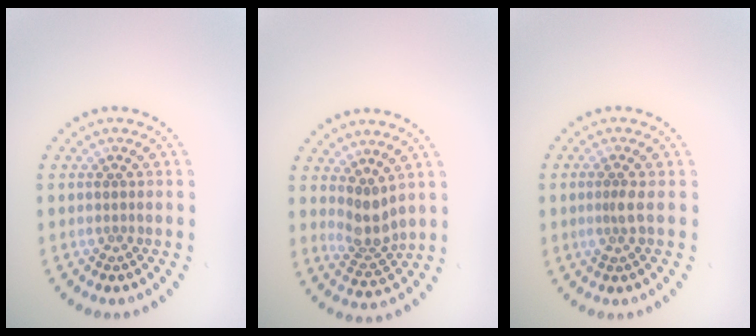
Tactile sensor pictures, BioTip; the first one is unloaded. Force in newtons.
{"total": 2.7, "press": 2.1, "slide": 1.7}
{"total": 1.5, "press": 1.2, "slide": 0.9}